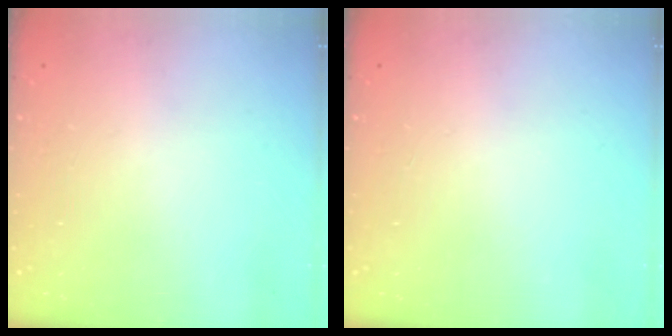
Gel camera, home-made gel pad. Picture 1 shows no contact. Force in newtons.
{"total": 0.0}